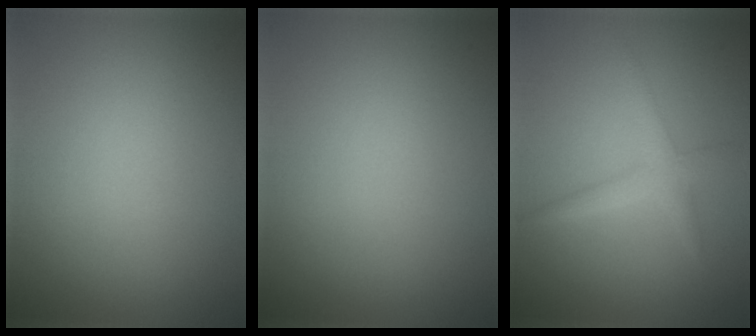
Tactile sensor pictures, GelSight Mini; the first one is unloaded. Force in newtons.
{"total": 0.0}
{"total": 2.1, "press": 2.1, "slide": 0.3}